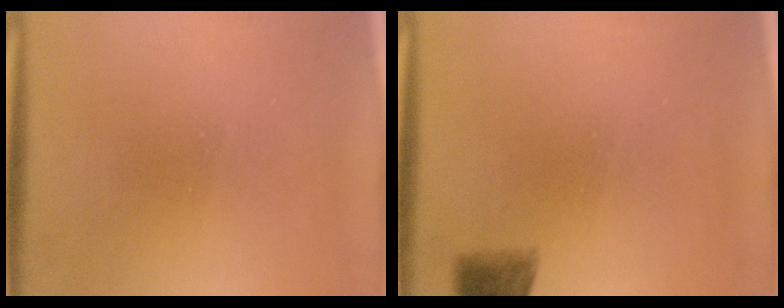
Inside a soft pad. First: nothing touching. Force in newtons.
{"total": 3.4}